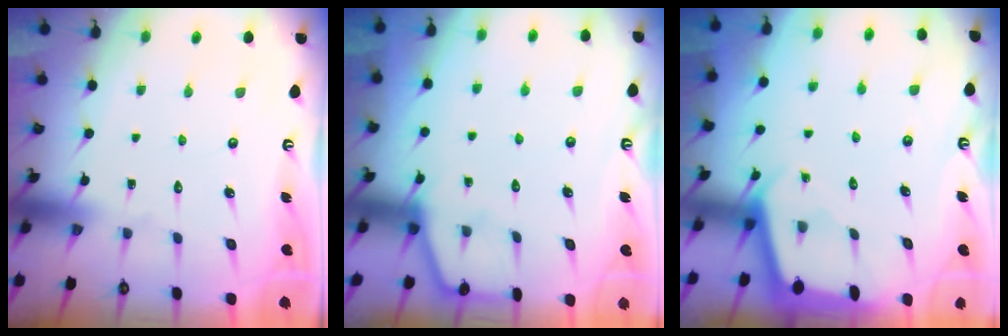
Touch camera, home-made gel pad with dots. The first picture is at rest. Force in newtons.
{"total": 2.7, "press": 2.7, "slide": 0.4}
{"total": 2.2, "press": 2.2, "slide": 0.1}